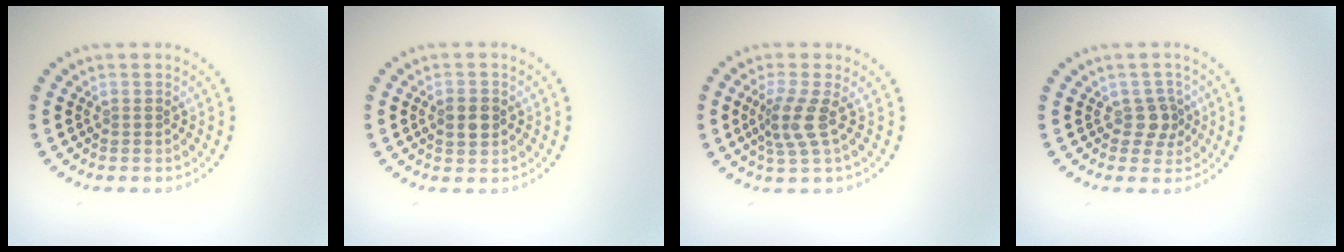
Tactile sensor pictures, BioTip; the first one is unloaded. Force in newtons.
{"total": 2.7, "press": 2.7, "slide": 0.0}
{"total": 2.9, "press": 2.2, "slide": 1.8}
{"total": 2.0, "press": 1.7, "slide": 1.1}